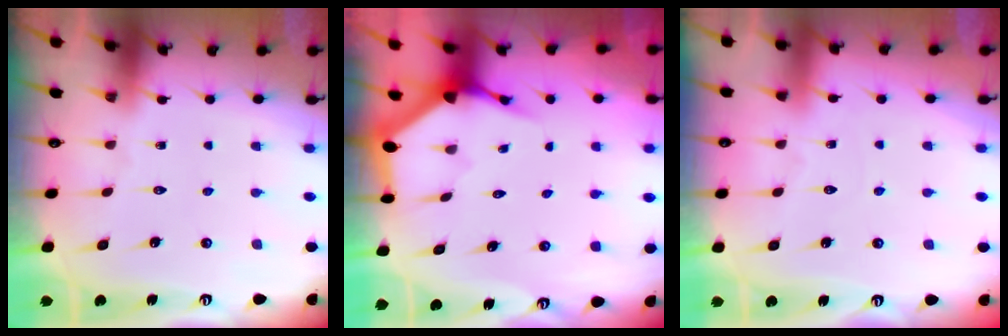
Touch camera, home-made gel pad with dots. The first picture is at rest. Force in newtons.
{"total": 3.7, "press": 3.7, "slide": 0.4}
{"total": 2.7, "press": 2.7, "slide": 0.3}